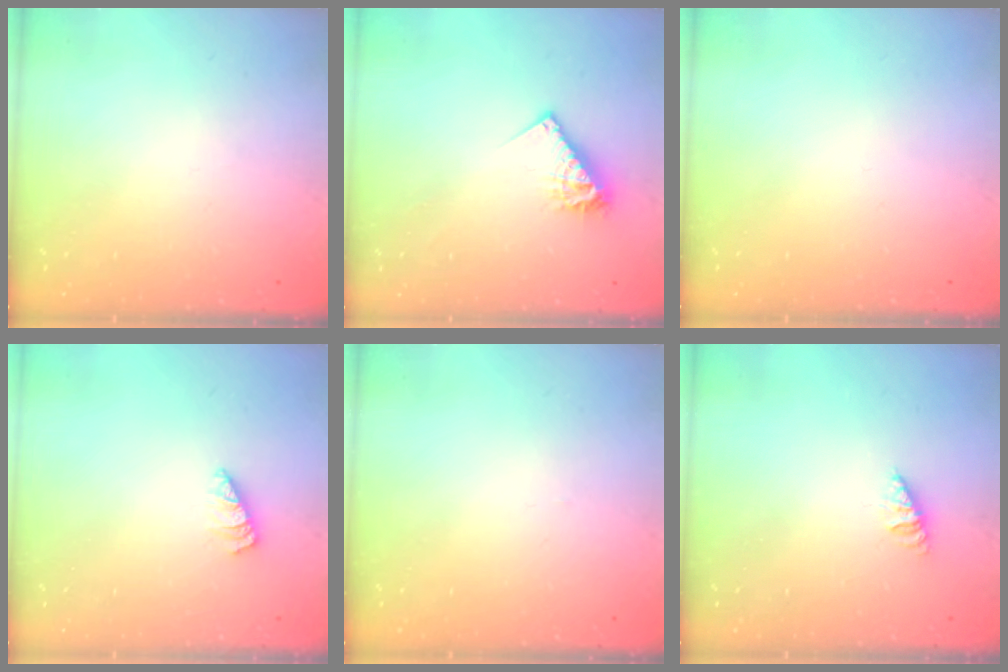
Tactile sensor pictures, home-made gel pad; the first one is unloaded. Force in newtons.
{"total": 9.2, "press": 9.2, "slide": 0.6}
{"total": 0.0}
{"total": 1.1, "press": 1.1, "slide": 0.1}
{"total": 0.0}
{"total": 1.3, "press": 1.3, "slide": 0.2}